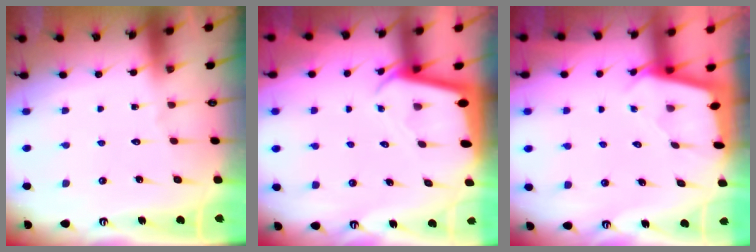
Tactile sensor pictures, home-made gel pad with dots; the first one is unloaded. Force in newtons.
{"total": 2.1, "press": 2.1, "slide": 0.2}
{"total": 1.8, "press": 1.8, "slide": 0.1}